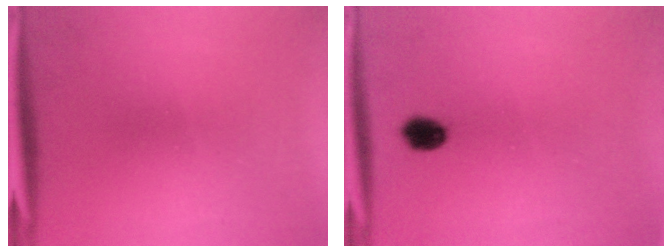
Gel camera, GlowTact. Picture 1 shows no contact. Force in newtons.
{"total": 4.2}